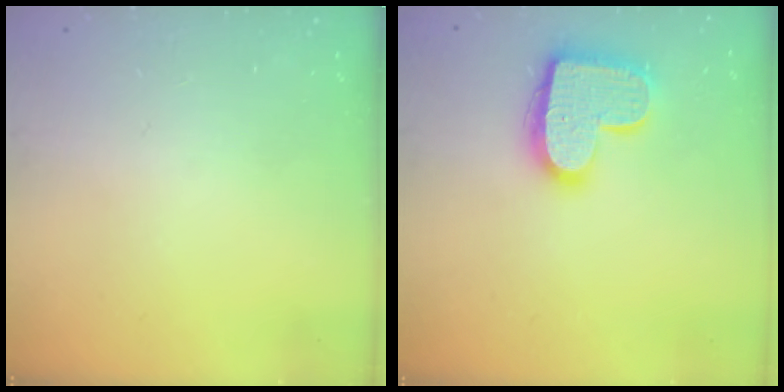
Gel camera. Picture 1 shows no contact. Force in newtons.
{"total": 15.3, "press": 15.3, "slide": 1.1}